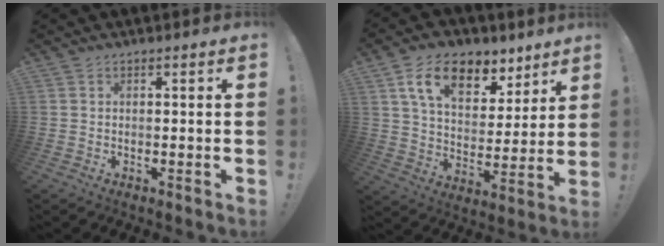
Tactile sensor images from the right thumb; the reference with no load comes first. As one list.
[{"total": 16.4, "force": [9.5, 9.4, 9.5], "torque": [-0.157, -0.043, 0.171]}]